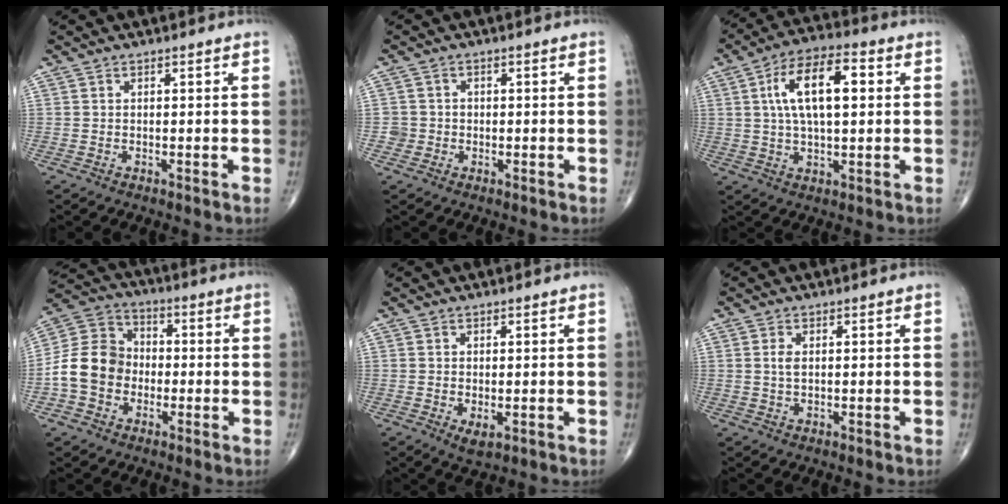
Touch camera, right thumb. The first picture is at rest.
{"total": 2.3, "force": [-0.5, 2.2, 0.0], "torque": [0.018, 0.009, -0.013]}
{"total": 13.2, "force": [2.7, 5.8, 11.5], "torque": [-0.199, 0.016, 0.041]}
{"total": 11.8, "force": [-2.3, 9.8, 6.0], "torque": [-0.102, 0.039, -0.053]}
{"total": 2.5, "force": [-0.6, 1.2, 2.0], "torque": [-0.033, -0.007, -0.004]}
{"total": 2.0, "force": [0.3, 1.0, 1.6], "torque": [-0.037, -0.002, 0.007]}